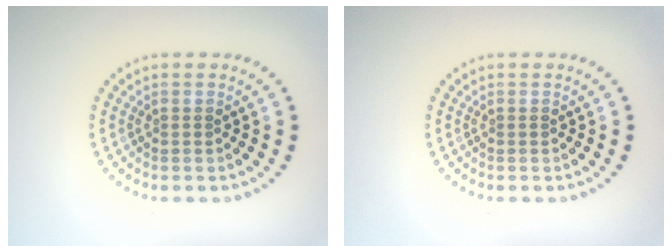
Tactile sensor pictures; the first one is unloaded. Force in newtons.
{"total": 0.0}